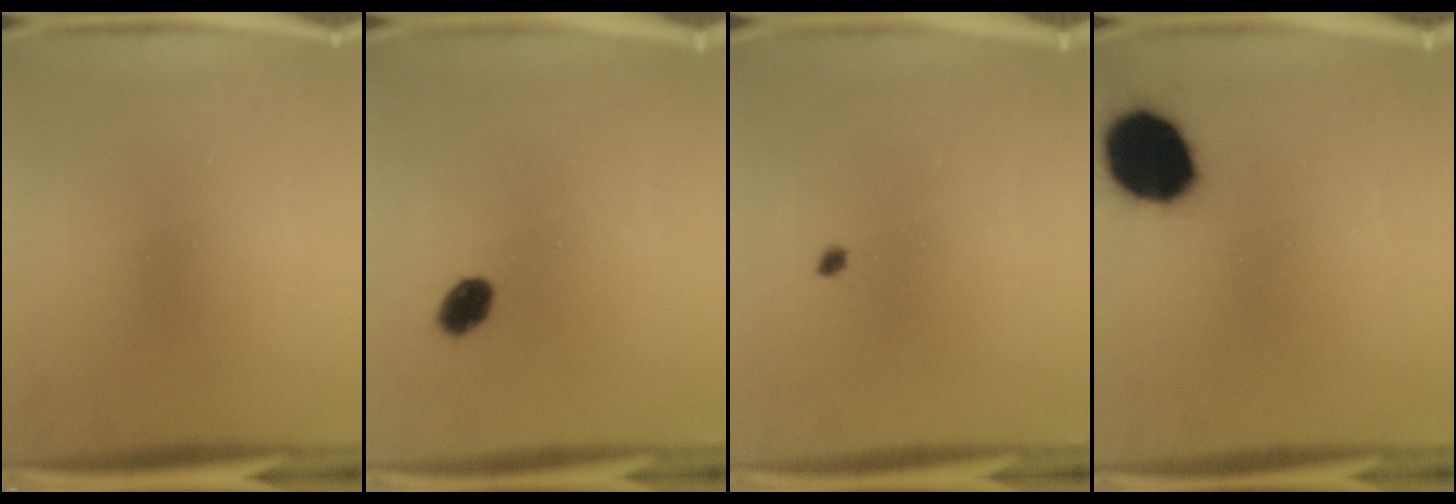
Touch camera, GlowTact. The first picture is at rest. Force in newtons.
{"total": 4.3}
{"total": 0.8}
{"total": 17.3}